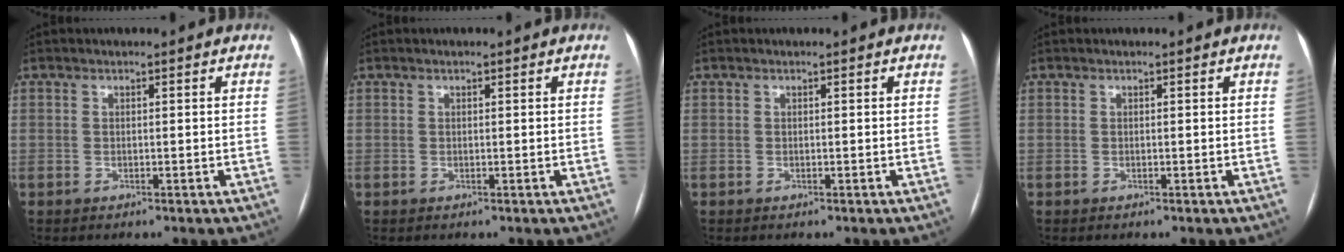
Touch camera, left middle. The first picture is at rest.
{"total": 0.0}
{"total": 0.0}
{"total": 0.0}